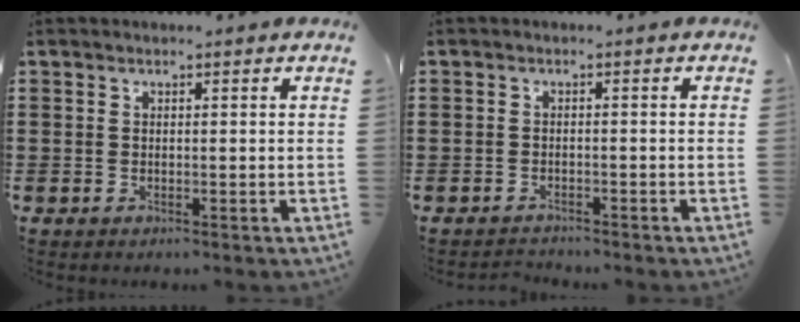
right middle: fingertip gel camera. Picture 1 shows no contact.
{"total": 1.6, "force": [-1.5, 0.4, -0.2], "torque": [0.000, 0.004, -0.036]}